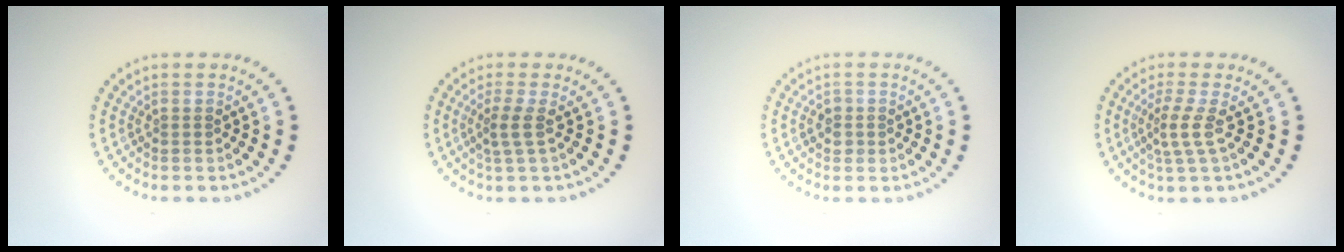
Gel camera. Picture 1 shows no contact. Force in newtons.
{"total": 2.1, "press": 1.4, "slide": 1.5}
{"total": 1.3, "press": 1.2, "slide": 0.5}
{"total": 2.4, "press": 1.6, "slide": 1.8}